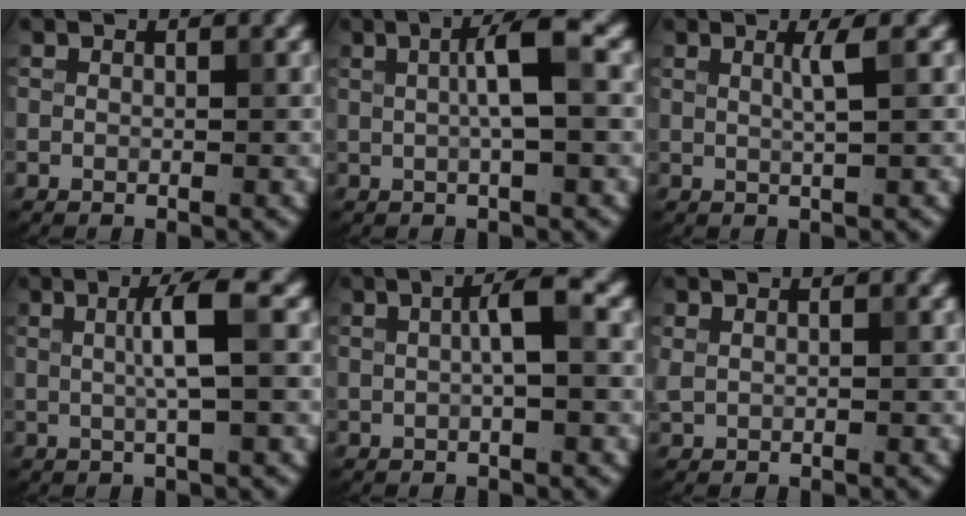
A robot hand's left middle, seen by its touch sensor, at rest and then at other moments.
{"total": 3.8, "force": [0.6, 0.6, 3.7], "torque": [-0.062, 0.009, 0.004]}
{"total": 1.9, "force": [0.6, 0.4, 1.8], "torque": [-0.027, 0.000, 0.005]}
{"total": 3.7, "force": [0.5, 0.6, 3.6], "torque": [-0.059, 0.006, 0.003]}
{"total": 2.7, "force": [0.4, 0.4, 2.6], "torque": [-0.044, 0.011, 0.004]}
{"total": 0.8, "force": [0.5, 0.3, 0.5], "torque": [-0.013, -0.001, 0.012]}